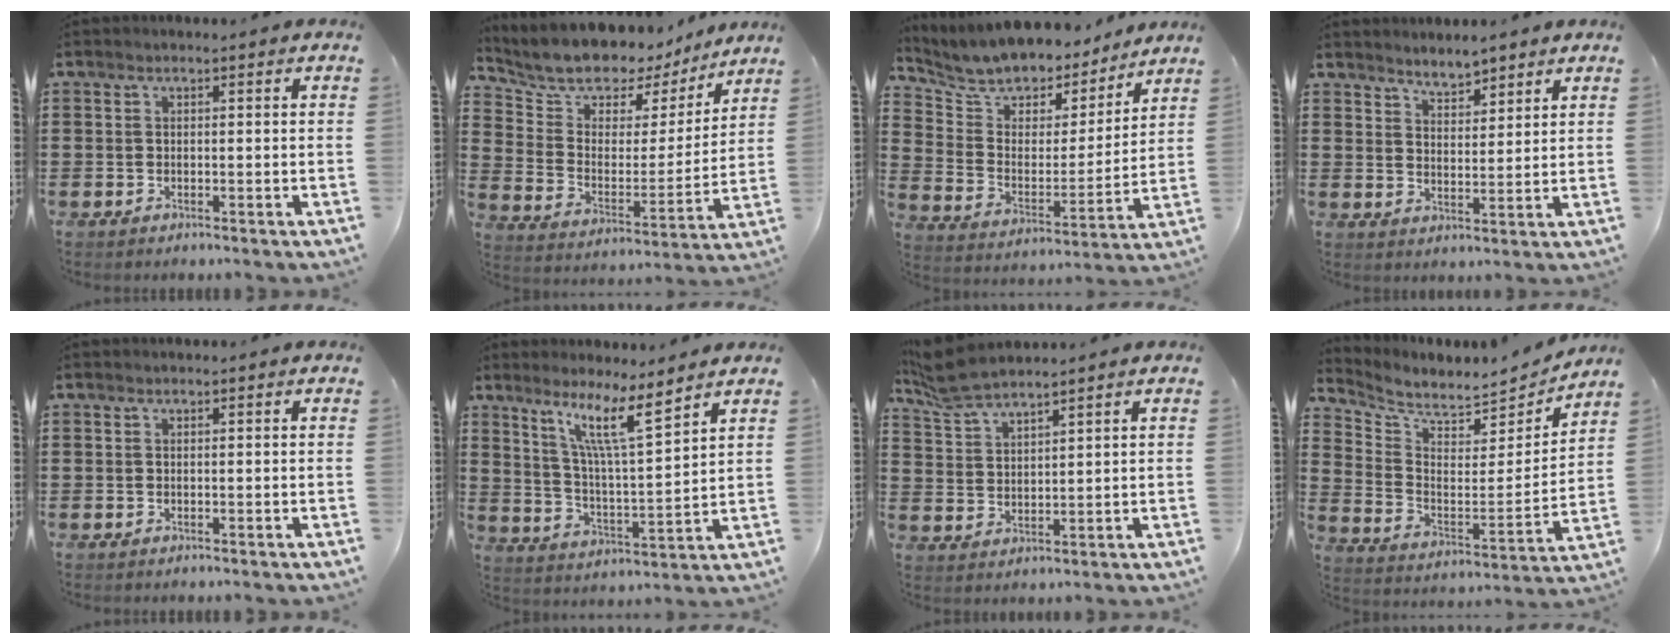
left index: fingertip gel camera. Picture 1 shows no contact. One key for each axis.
{"total": 8.4, "fx": 7.7, "fy": 3.1, "fz": 1.2, "tx": -0.059, "ty": -0.060, "tz": 0.131}
{"total": 7.2, "fx": 6.8, "fy": 2.4, "fz": 0.7, "tx": -0.063, "ty": -0.052, "tz": 0.119}
{"total": 3.5, "fx": 3.4, "fy": 0.7, "fz": -0.1, "tx": -0.009, "ty": -0.008, "tz": 0.064}
{"total": 0.0}
{"total": 9.9, "fx": 7.0, "fy": 1.0, "fz": 6.9, "tx": -0.145, "ty": -0.029, "tz": 0.122}
{"total": 5.6, "fx": 5.1, "fy": 0.9, "fz": 2.3, "tx": -0.062, "ty": -0.011, "tz": 0.094}
{"total": 5.8, "fx": 5.5, "fy": 1.1, "fz": 1.3, "tx": -0.057, "ty": -0.049, "tz": 0.093}